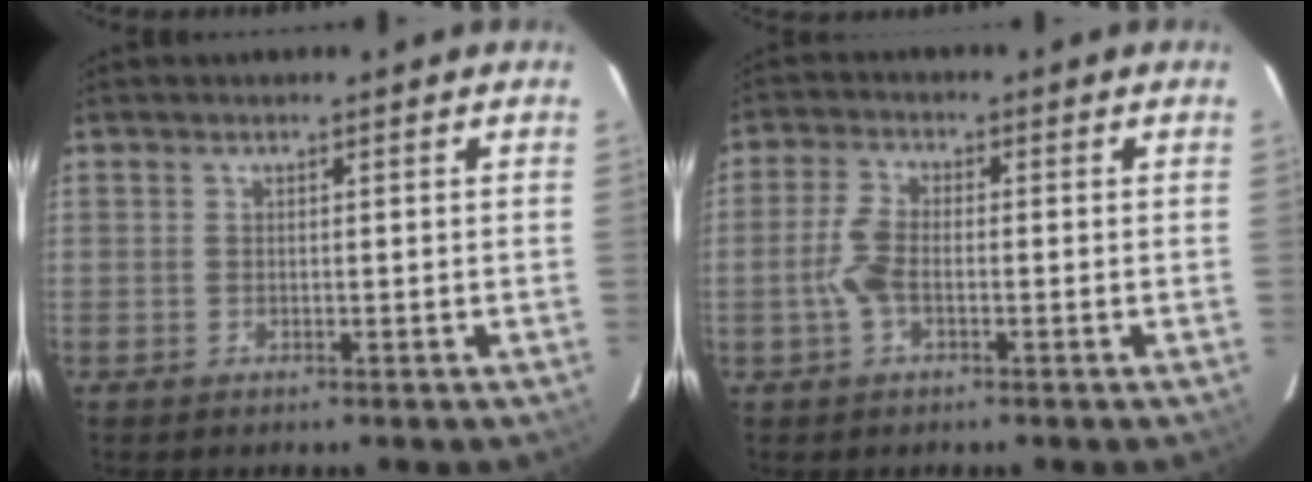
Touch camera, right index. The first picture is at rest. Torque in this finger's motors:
{"motor_torque": [0.90, -0.37, 0.58, 0.13]}